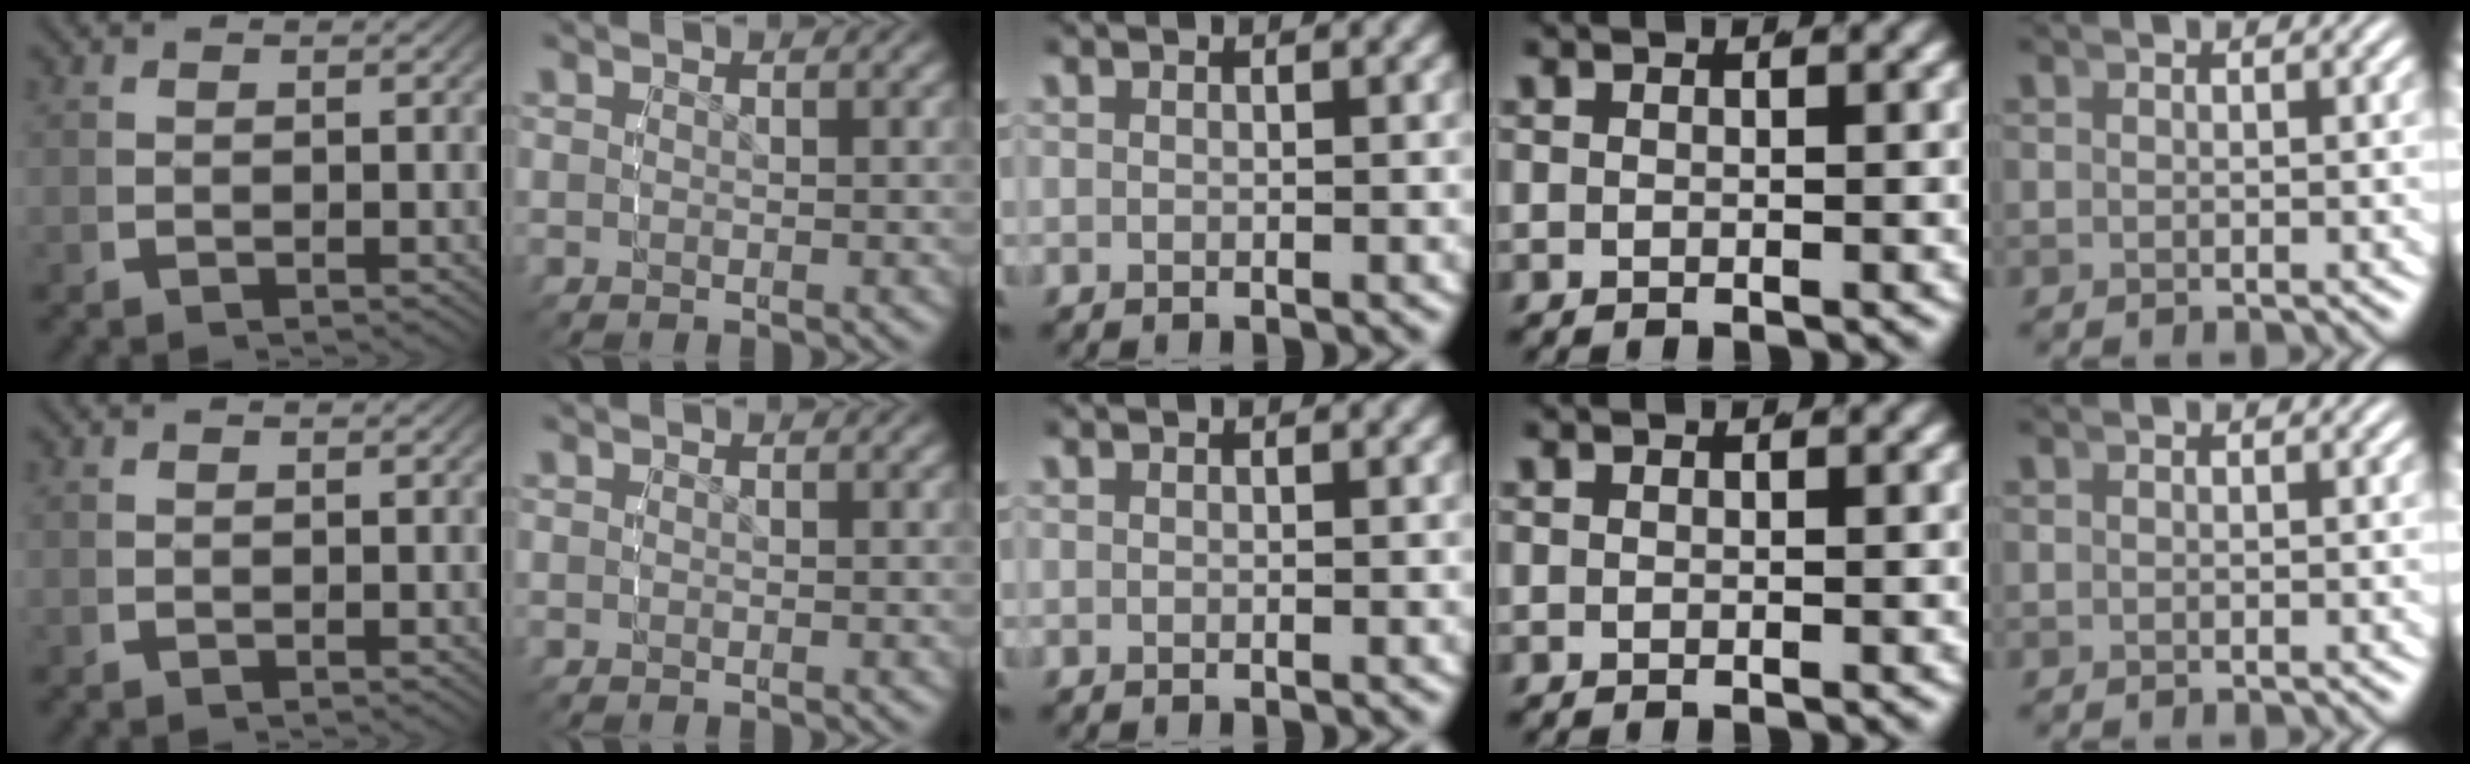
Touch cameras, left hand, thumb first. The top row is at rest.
{}